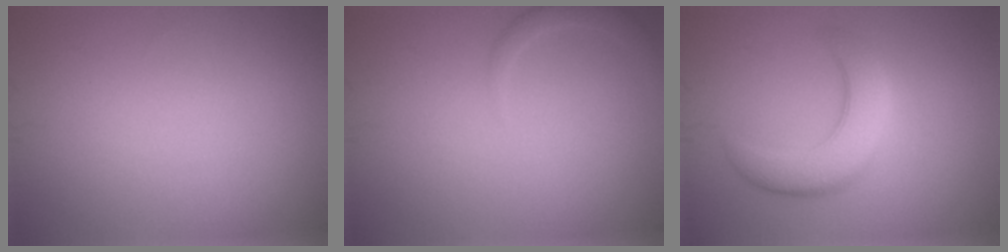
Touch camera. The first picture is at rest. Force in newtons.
{"total": 1.1, "press": 1.1, "slide": 0.1}
{"total": 5.1, "press": 5.1, "slide": 0.3}